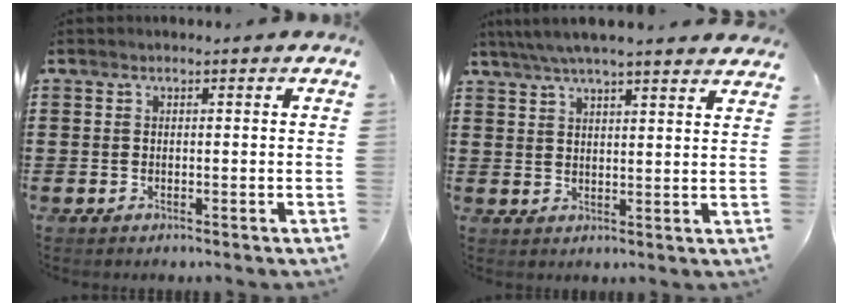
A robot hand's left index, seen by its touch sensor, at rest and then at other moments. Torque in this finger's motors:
{"motor_torque": [1.53, -0.61, 0.47, 0.21]}